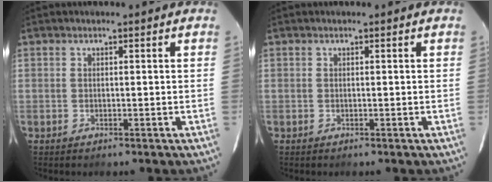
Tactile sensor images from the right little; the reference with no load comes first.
{"total": 0.0}